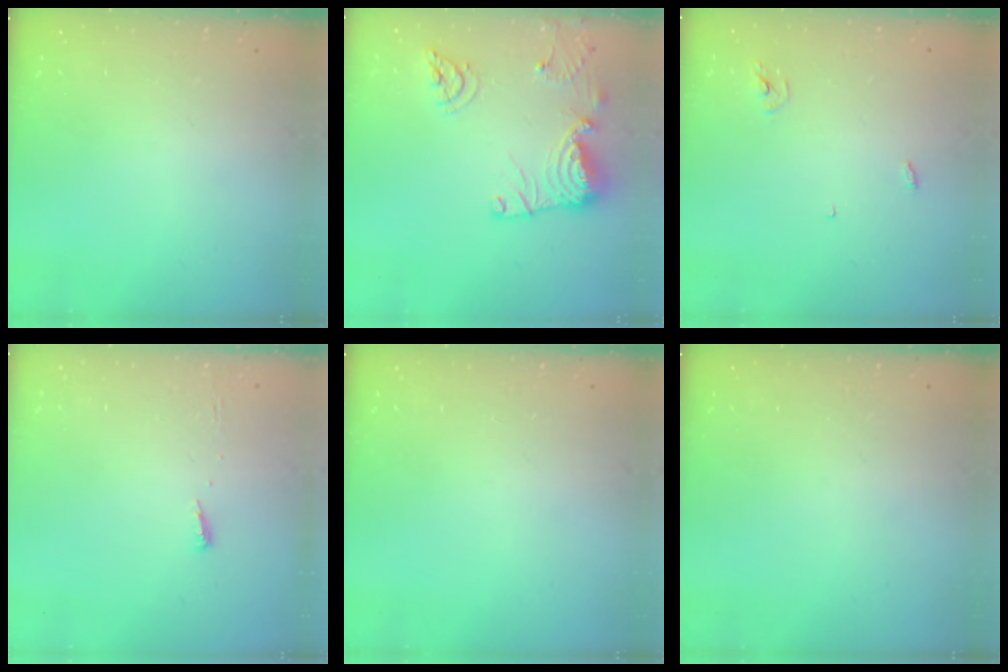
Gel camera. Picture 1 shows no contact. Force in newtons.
{"total": 14.1, "press": 14.0, "slide": 1.1}
{"total": 2.9, "press": 2.9, "slide": 0.2}
{"total": 3.7, "press": 3.7, "slide": 0.5}
{"total": 0.0}
{"total": 0.0}